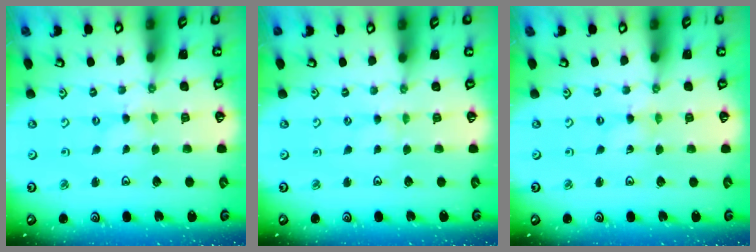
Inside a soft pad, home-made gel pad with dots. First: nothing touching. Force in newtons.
{"total": 0.0}
{"total": 0.0}